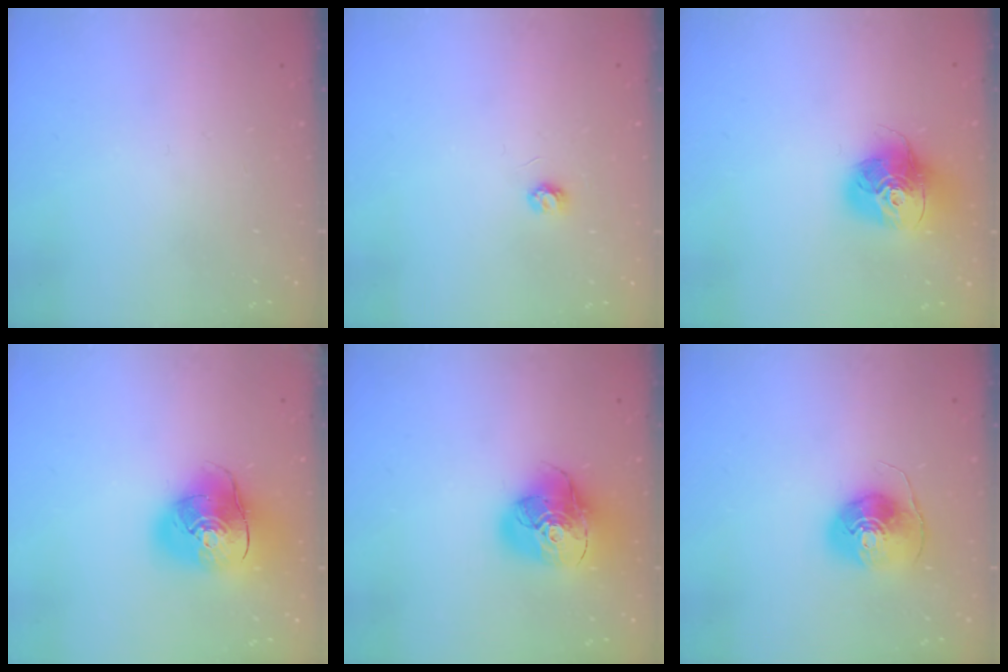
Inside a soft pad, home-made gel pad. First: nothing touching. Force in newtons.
{"total": 3.2, "press": 3.2, "slide": 0.3}
{"total": 16.9, "press": 16.9, "slide": 1.7}
{"total": 14.8, "press": 14.7, "slide": 2.1}
{"total": 20.1, "press": 20.0, "slide": 2.6}
{"total": 8.8, "press": 8.7, "slide": 1.0}